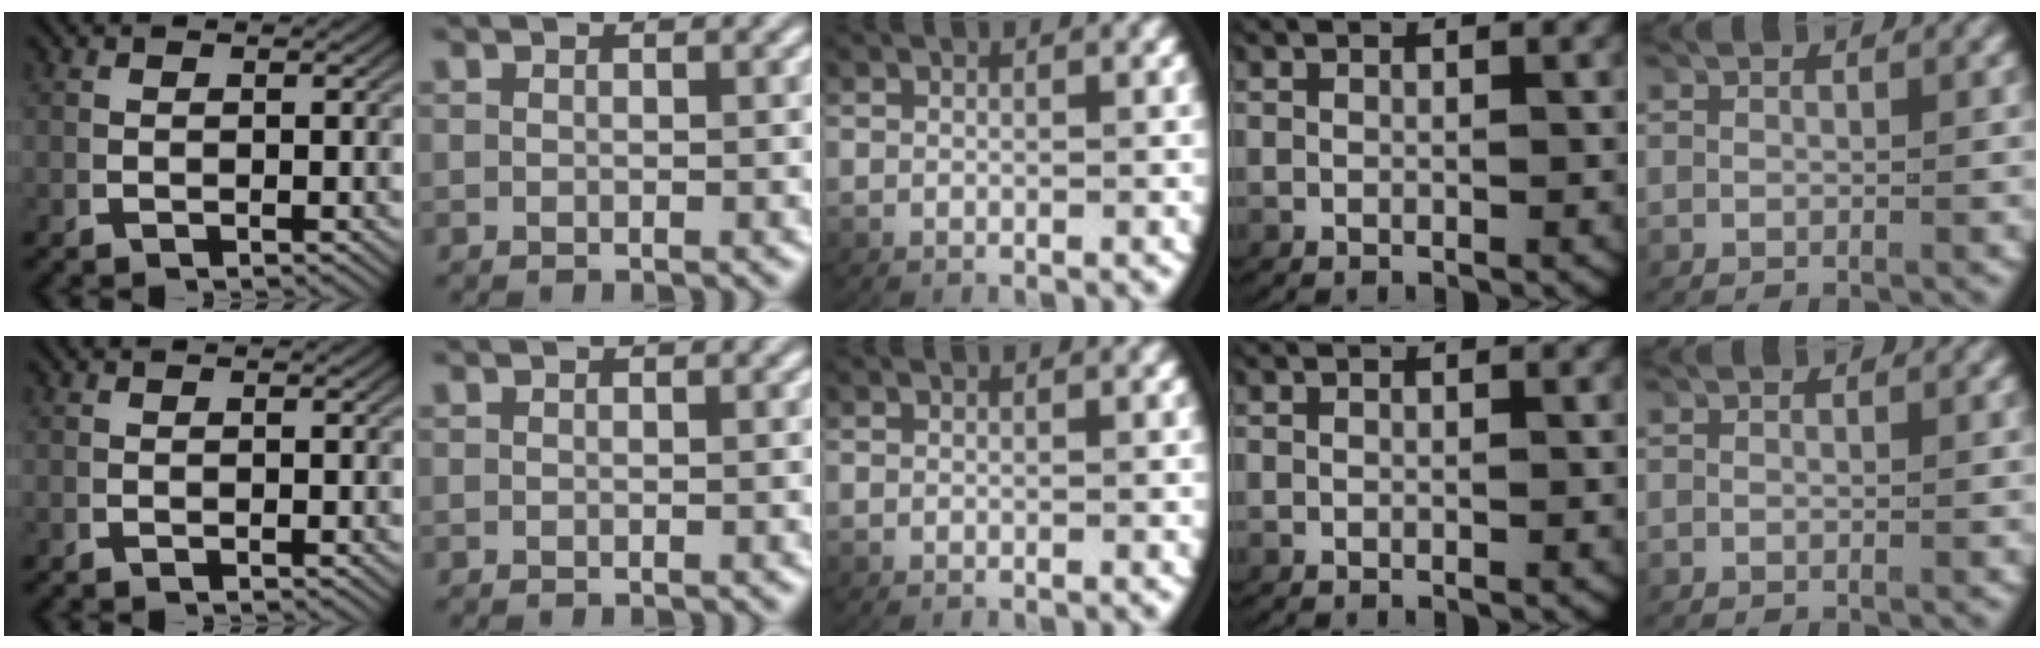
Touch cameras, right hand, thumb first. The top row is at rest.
{}